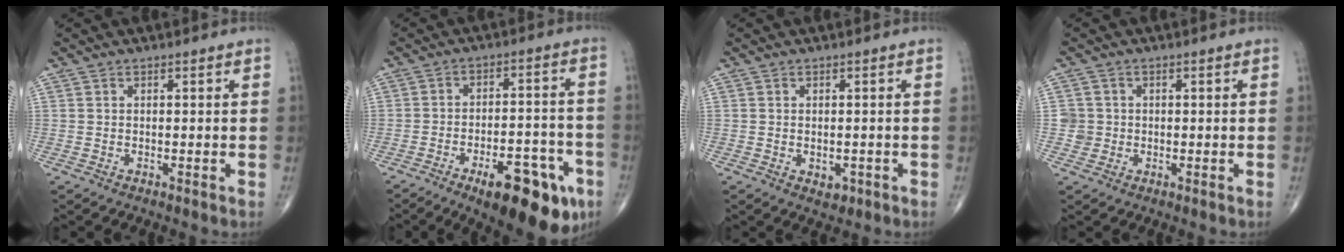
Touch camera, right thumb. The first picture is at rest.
{"total": 17.8, "force": [-9.5, 6.8, 13.4], "torque": [-0.137, 0.054, -0.127]}
{"total": 2.5, "force": [-0.8, 1.7, 1.6], "torque": [-0.014, -0.001, -0.004]}
{"total": 2.7, "force": [-0.1, 2.7, 0.0], "torque": [0.023, 0.008, -0.004]}